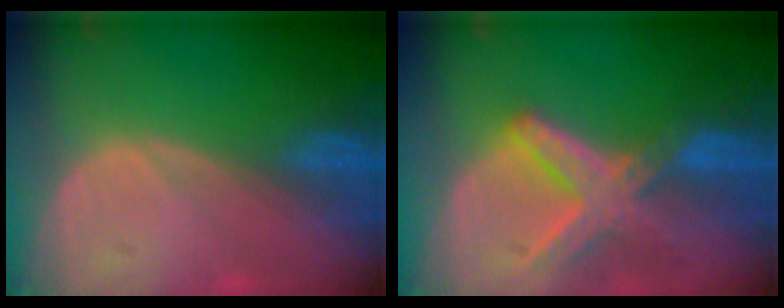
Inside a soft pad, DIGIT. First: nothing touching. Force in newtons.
{"total": 8.2, "press": 7.1, "slide": 4.1}